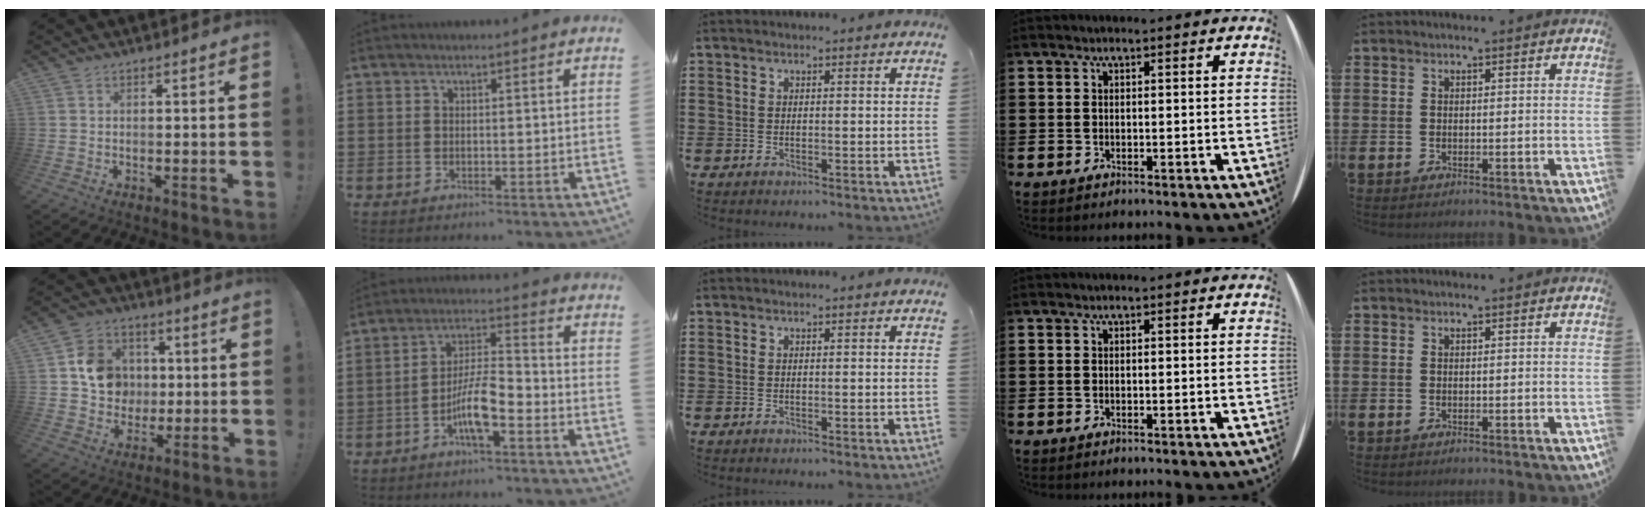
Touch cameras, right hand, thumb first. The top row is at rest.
{"thumb": {"total": 12.3, "force": [1.1, 11.4, 4.4], "torque": [-0.047, 0.009, 0.034]}, "index": {"total": 7.5, "force": [-3.6, 1.9, 6.3], "torque": [-0.132, -0.001, -0.070]}}